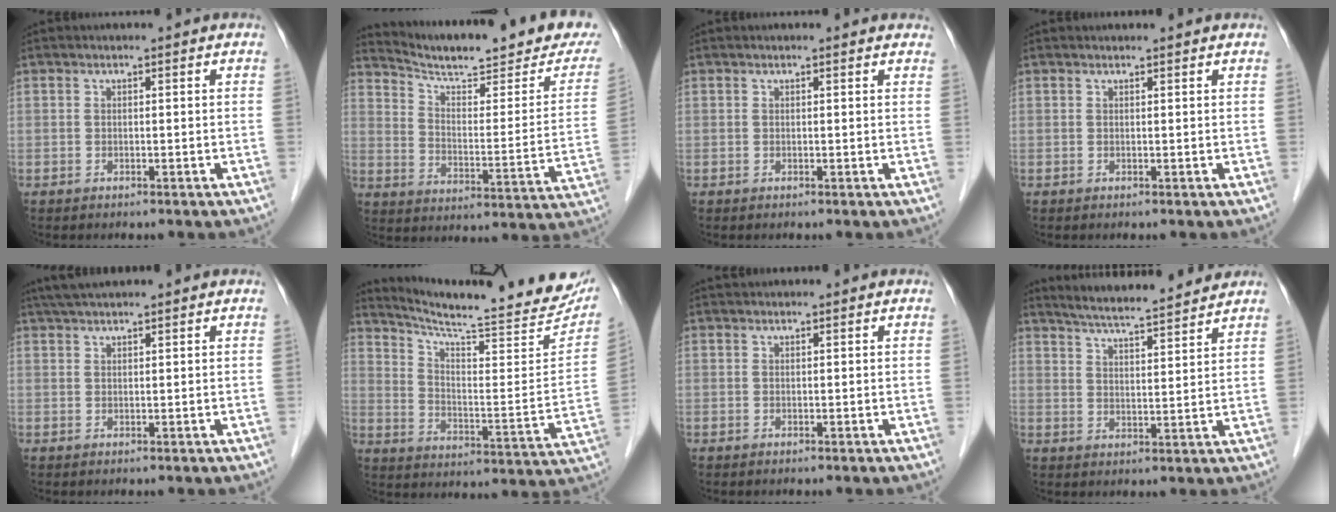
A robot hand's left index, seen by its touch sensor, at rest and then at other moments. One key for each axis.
{"total": 22.5, "fx": 19.7, "fy": 3.1, "fz": 10.4, "tx": -0.150, "ty": -0.037, "tz": 0.262}
{"total": 2.5, "fx": 2.3, "fy": 0.6, "fz": 0.8, "tx": -0.013, "ty": 0.011, "tz": 0.015}
{"total": 1.4, "fx": 1.4, "fy": 0.0, "fz": 0.2, "tx": -0.009, "ty": 0.009, "tz": 0.019}
{"total": 5.5, "fx": 4.8, "fy": 0.2, "fz": 2.6, "tx": -0.041, "ty": 0.038, "tz": 0.081}
{"total": 24.3, "fx": 21.9, "fy": 2.0, "fz": 10.4, "tx": -0.165, "ty": -0.075, "tz": 0.291}
{"total": 2.0, "fx": 2.0, "fy": 0.3, "fz": 0.5, "tx": -0.010, "ty": 0.028, "tz": 0.030}
{"total": 12.3, "fx": 11.5, "fy": 0.4, "fz": 4.4, "tx": -0.078, "ty": 0.013, "tz": 0.168}